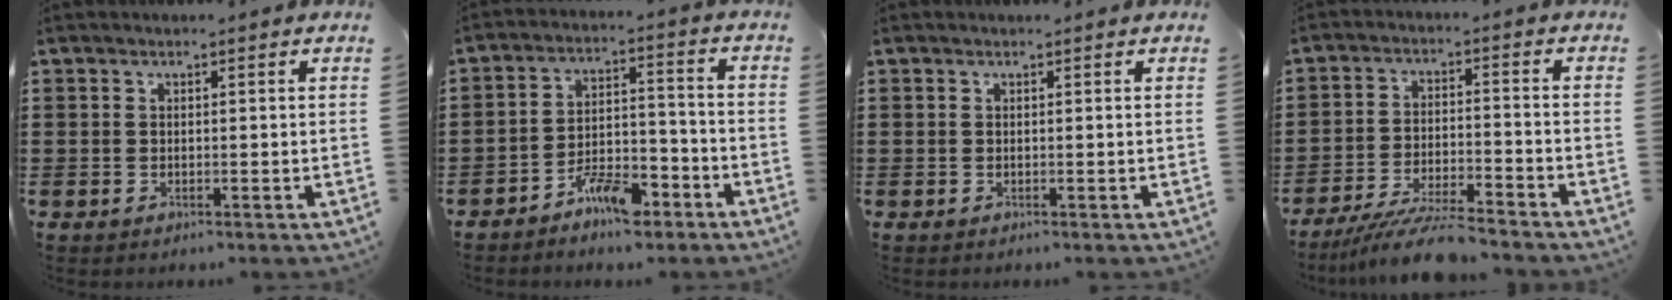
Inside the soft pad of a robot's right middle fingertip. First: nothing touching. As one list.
[{"total": 6.7, "force": [-5.4, 2.0, 3.4], "torque": [-0.065, 0.012, -0.103]}, {"total": 0.0}, {"total": 7.6, "force": [-7.0, 0.3, 3.0], "torque": [-0.059, -0.005, -0.131]}]